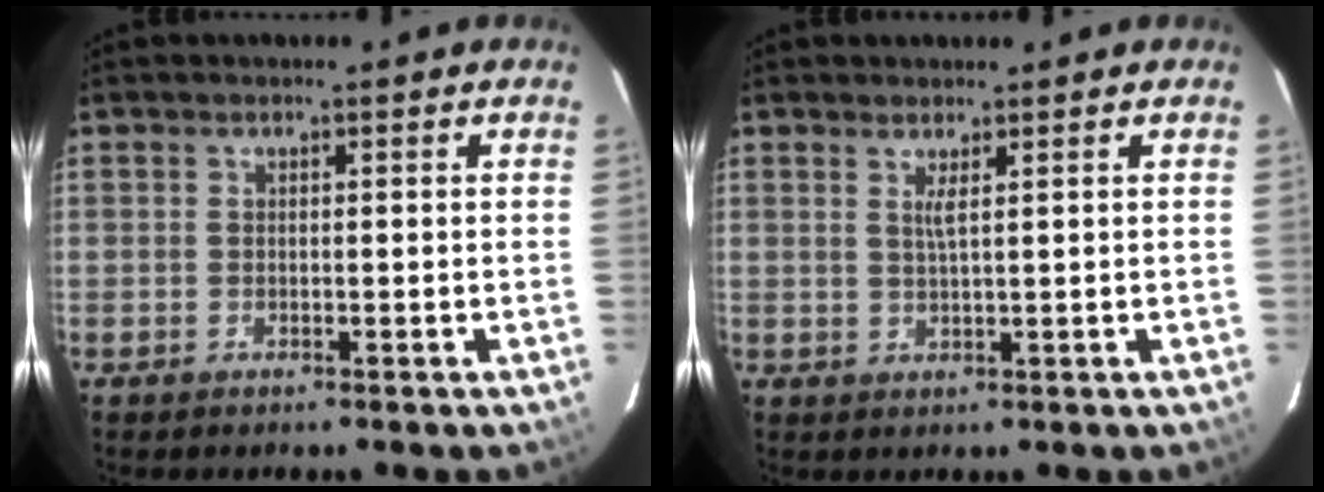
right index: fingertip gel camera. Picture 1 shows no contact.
{"total": 1.7, "force": [1.0, -0.2, 1.4], "torque": [-0.027, -0.003, 0.016]}